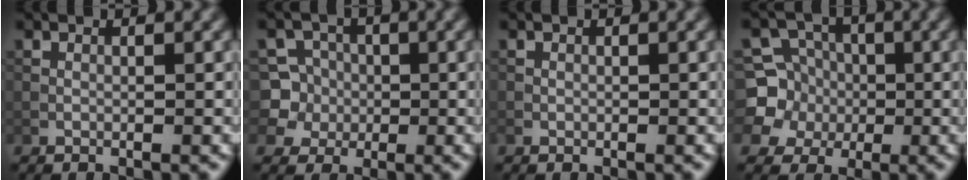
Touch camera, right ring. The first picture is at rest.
{"total": 5.5, "force": [-0.1, 5.4, 0.9], "torque": [-0.009, 0.015, -0.001]}
{"total": 0.6, "force": [-0.3, 0.5, 0.2], "torque": [-0.002, -0.003, -0.006]}
{"total": 6.8, "force": [-0.7, 6.6, 1.3], "torque": [-0.033, 0.024, -0.039]}